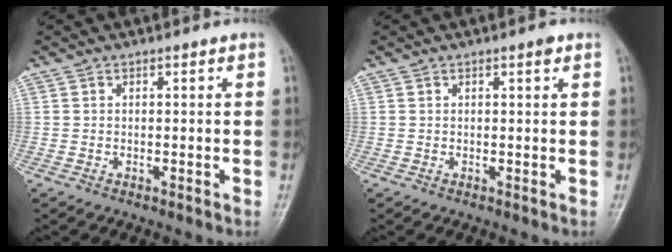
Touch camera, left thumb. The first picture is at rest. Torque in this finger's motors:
{"motor_torque": [0.06, 0.01, 0.04, -0.07, 0.00]}